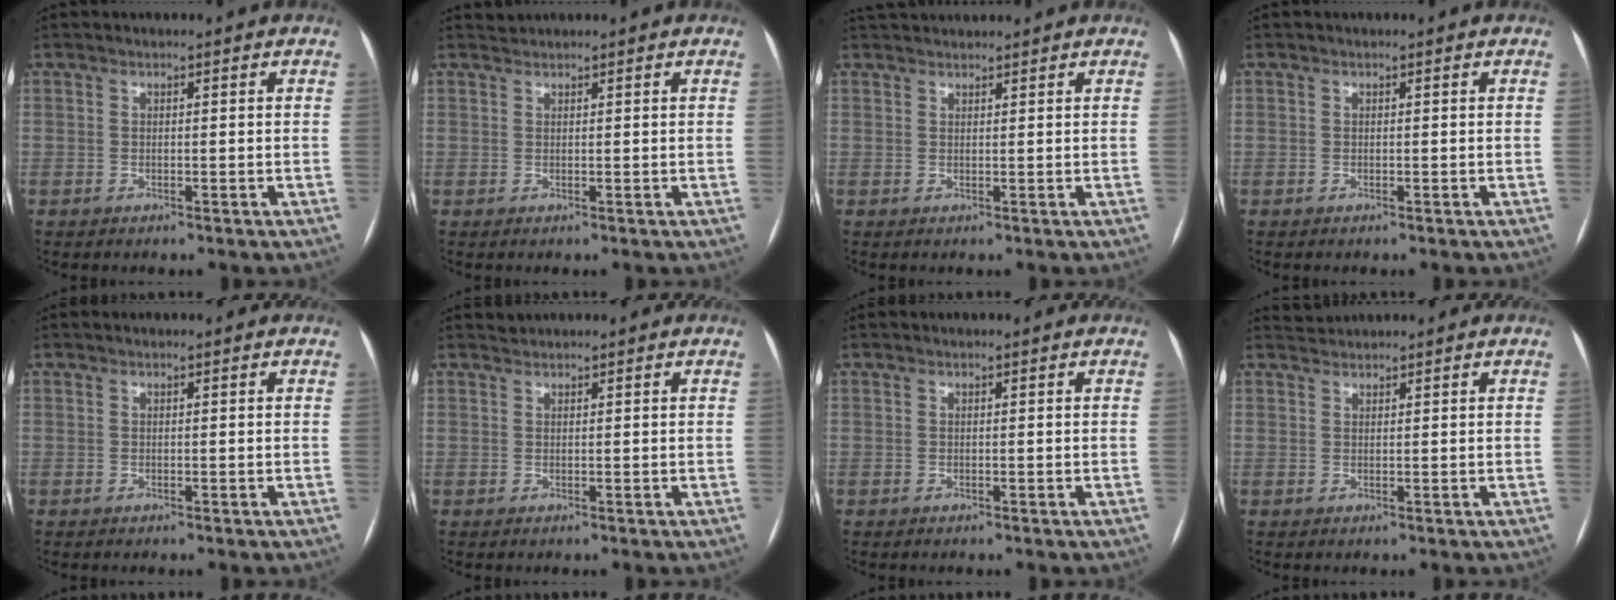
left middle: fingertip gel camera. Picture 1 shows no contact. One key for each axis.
{"total": 0.8, "fx": 0.7, "fy": -0.2, "fz": -0.3, "tx": -0.004, "ty": 0.008, "tz": 0.018}
{"total": 3.9, "fx": 3.8, "fy": 0.5, "fz": 0.9, "tx": -0.013, "ty": 0.035, "tz": 0.064}
{"total": 0.0}
{"total": 0.0}
{"total": 0.7, "fx": 0.6, "fy": -0.1, "fz": -0.3, "tx": -0.003, "ty": 0.006, "tz": 0.014}
{"total": 0.0}
{"total": 1.5, "fx": 1.4, "fy": -0.2, "fz": -0.5, "tx": -0.003, "ty": 0.011, "tz": 0.034}